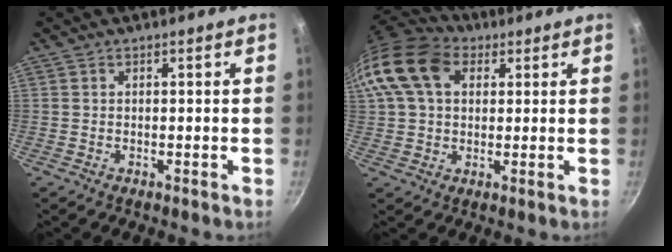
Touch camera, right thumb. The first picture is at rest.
{"total": 16.0, "force": [4.9, 11.4, 10.1], "torque": [-0.193, 0.022, 0.074]}